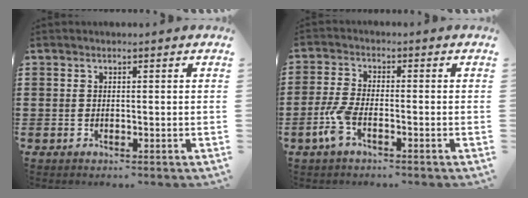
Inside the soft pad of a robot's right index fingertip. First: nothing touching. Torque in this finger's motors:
{"motor_torque": [1.34, 0.79, 0.58, 0.13]}